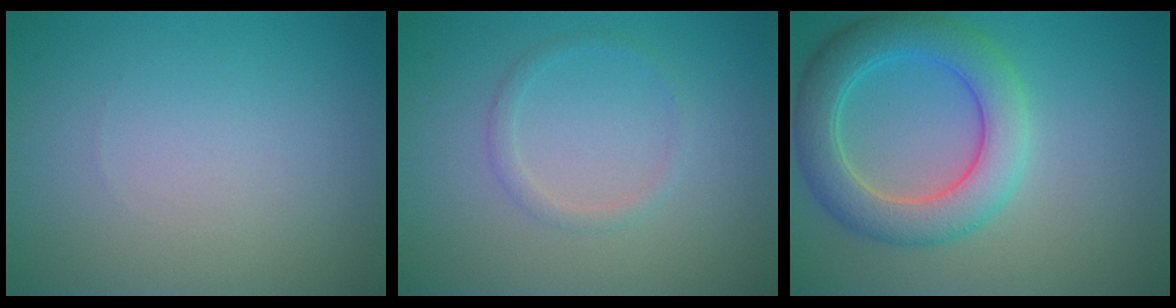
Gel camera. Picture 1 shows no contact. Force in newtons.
{"total": 1.2, "press": 1.2, "slide": 0.0}
{"total": 6.1, "press": 6.1, "slide": 0.2}